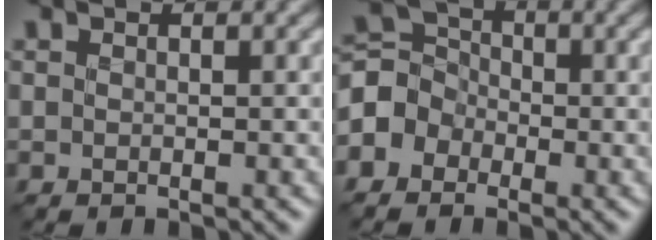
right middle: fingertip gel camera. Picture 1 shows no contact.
{"total": 3.2, "force": [-1.8, 2.6, 0.4], "torque": [0.010, 0.008, -0.054]}